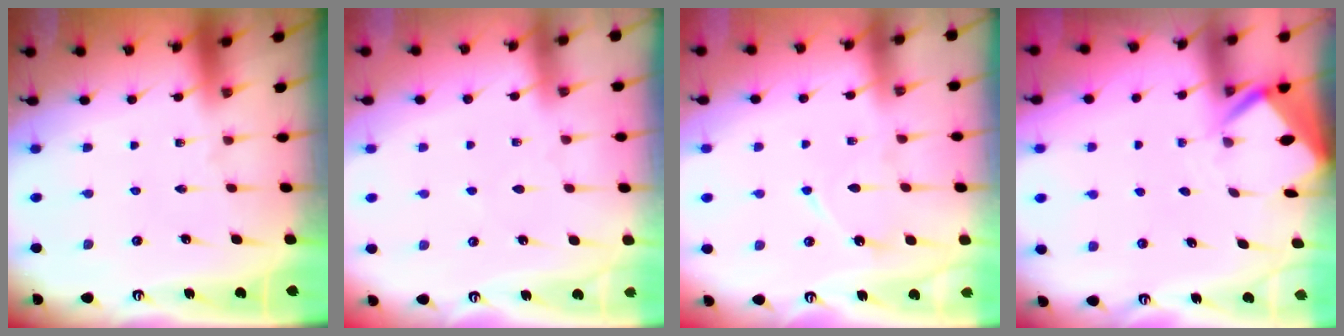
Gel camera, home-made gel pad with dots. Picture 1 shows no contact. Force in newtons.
{"total": 3.9, "press": 3.9, "slide": 0.4}
{"total": 7.4, "press": 7.3, "slide": 0.7}
{"total": 3.2, "press": 3.2, "slide": 0.3}